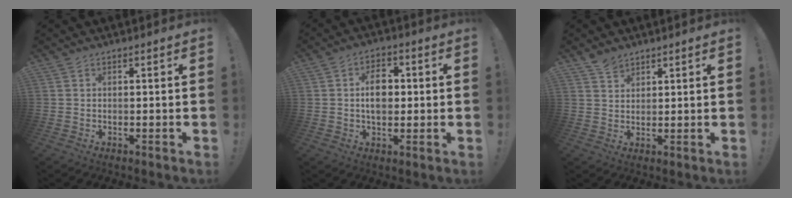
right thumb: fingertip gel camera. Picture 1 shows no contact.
{"total": 8.4, "force": [0.6, 5.8, 6.0], "torque": [-0.092, 0.009, 0.008]}
{"total": 3.8, "force": [3.3, 1.8, 0.7], "torque": [-0.006, -0.020, 0.061]}